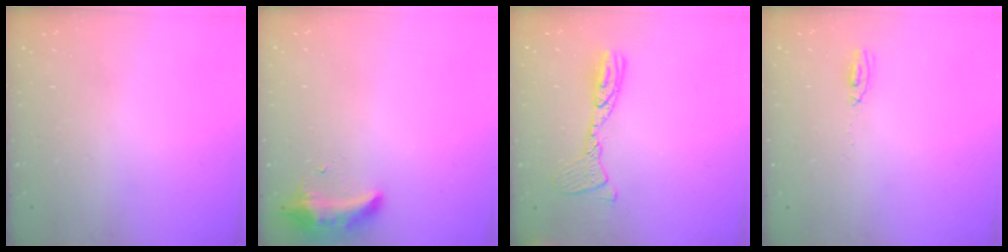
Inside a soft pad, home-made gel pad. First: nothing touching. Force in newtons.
{"total": 8.3, "press": 8.3, "slide": 0.1}
{"total": 12.0, "press": 11.9, "slide": 1.1}
{"total": 3.4, "press": 3.0, "slide": 1.7}